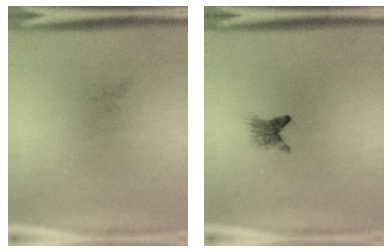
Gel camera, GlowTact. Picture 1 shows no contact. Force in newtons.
{"total": 2.0}